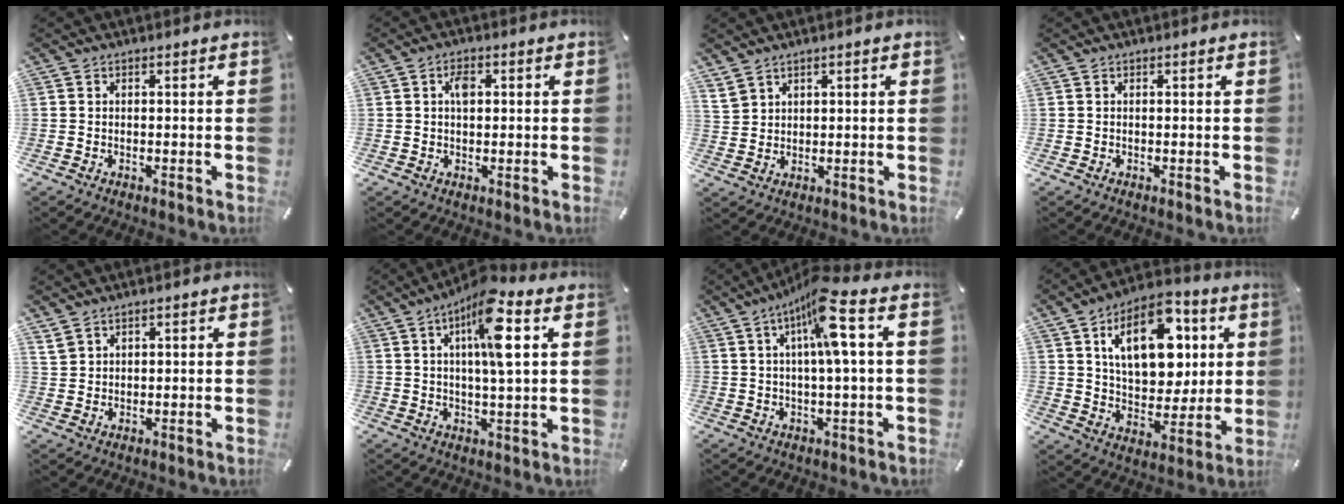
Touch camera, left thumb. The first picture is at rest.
{"total": 2.9, "force": [0.6, 1.7, 2.3], "torque": [-0.042, 0.005, 0.007]}
{"total": 3.4, "force": [2.1, 2.6, 0.5], "torque": [-0.017, -0.001, 0.042]}
{"total": 0.0}
{"total": 2.7, "force": [1.7, 2.0, 0.5], "torque": [-0.014, 0.000, 0.034]}
{"total": 12.5, "force": [4.2, 3.2, 11.3], "torque": [-0.200, -0.003, 0.065]}
{"total": 11.6, "force": [3.7, 1.5, 10.9], "torque": [-0.191, -0.007, 0.060]}
{"total": 19.0, "force": [6.9, 11.6, 13.4], "torque": [-0.216, -0.009, 0.118]}